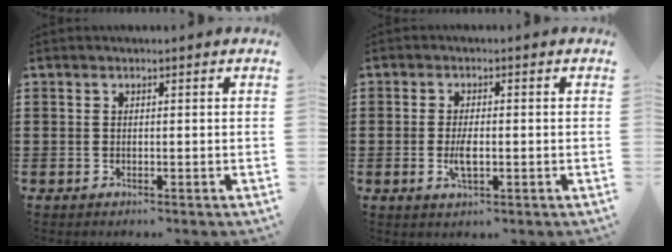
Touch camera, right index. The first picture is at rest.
{"total": 3.6, "force": [-0.7, 1.3, 3.3], "torque": [-0.066, -0.001, -0.014]}